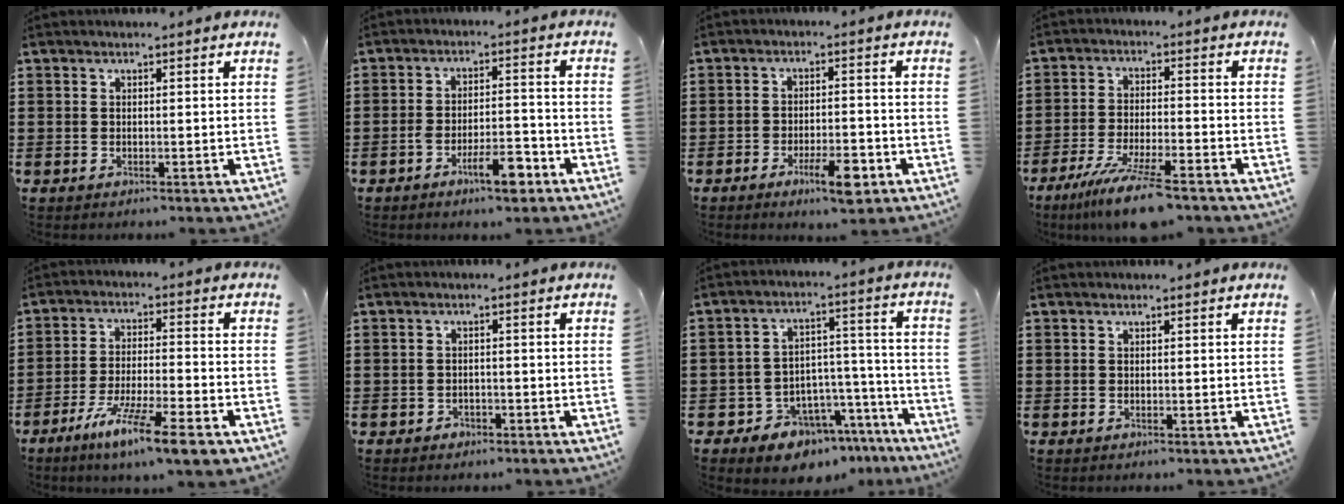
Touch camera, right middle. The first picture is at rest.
{"total": 7.0, "force": [-4.3, 2.2, 5.1], "torque": [-0.091, 0.008, -0.077]}
{"total": 4.7, "force": [-2.9, 1.4, 3.4], "torque": [-0.057, 0.006, -0.053]}
{"total": 9.0, "force": [-6.8, 0.7, 5.8], "torque": [-0.118, -0.011, -0.127]}
{"total": 10.0, "force": [-7.3, 0.9, 6.7], "torque": [-0.129, -0.003, -0.137]}
{"total": 1.1, "force": [-0.9, 0.7, 0.0], "torque": [-0.007, -0.001, -0.021]}
{"total": 8.0, "force": [-7.0, 3.7, 1.3], "torque": [-0.027, 0.030, -0.128]}
{"total": 0.0}